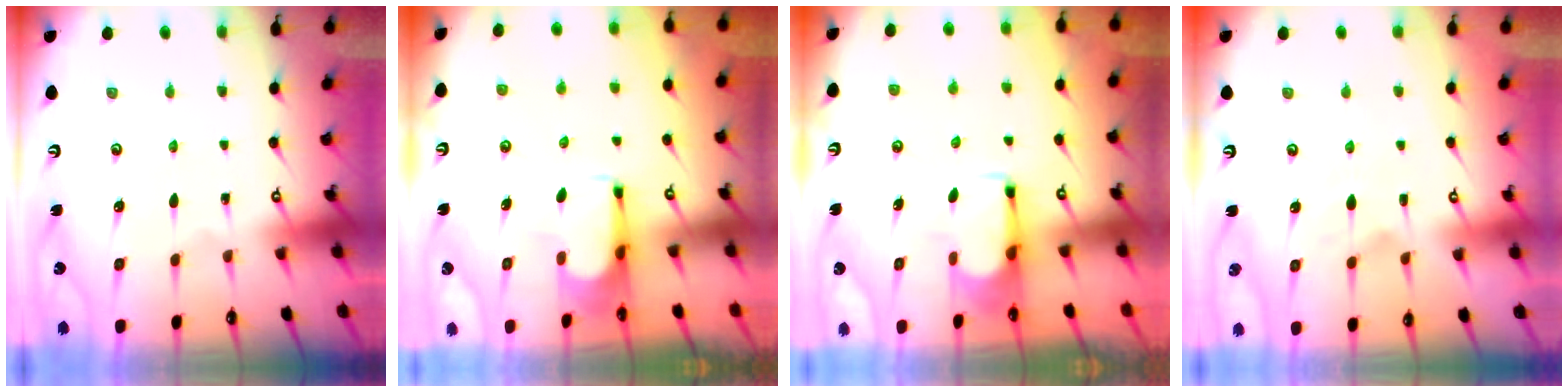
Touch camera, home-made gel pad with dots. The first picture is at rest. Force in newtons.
{"total": 1.3, "press": 1.2, "slide": 0.5}
{"total": 1.6, "press": 1.5, "slide": 0.7}
{"total": 1.3, "press": 0.6, "slide": 1.2}